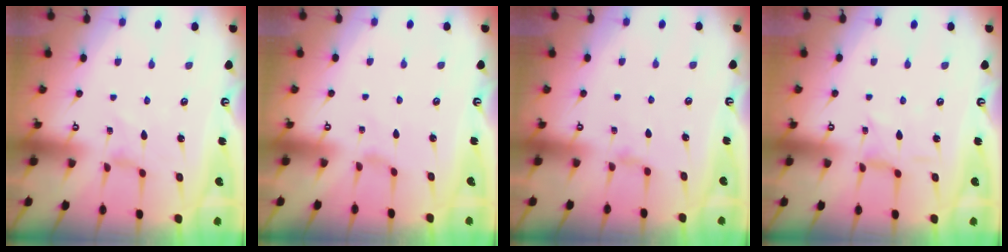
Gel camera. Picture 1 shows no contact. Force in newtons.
{"total": 0.0}
{"total": 2.4, "press": 2.3, "slide": 0.4}
{"total": 1.6, "press": 1.6, "slide": 0.4}